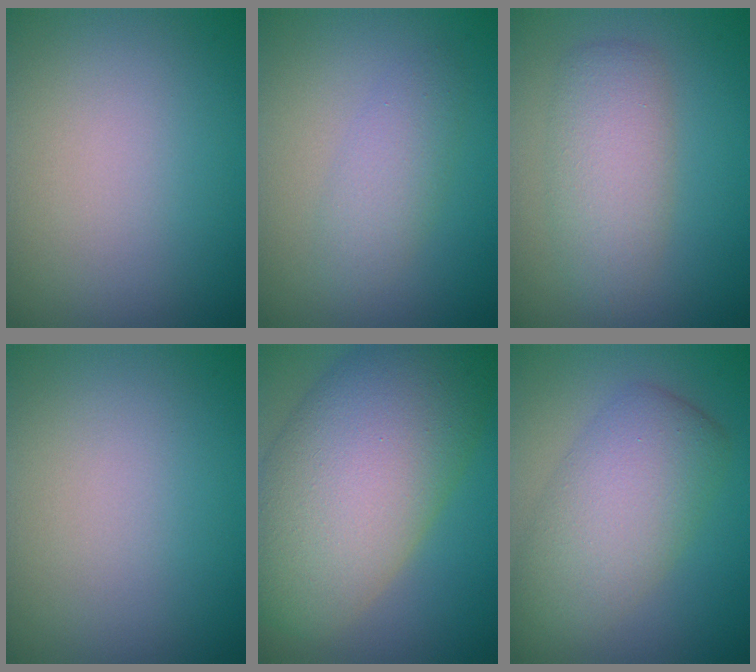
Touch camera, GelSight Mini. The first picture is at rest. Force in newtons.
{"total": 2.3, "press": 2.3, "slide": 0.1}
{"total": 3.8, "press": 3.8, "slide": 0.1}
{"total": 0.0}
{"total": 13.4, "press": 13.3, "slide": 0.5}
{"total": 6.0, "press": 6.0, "slide": 0.3}